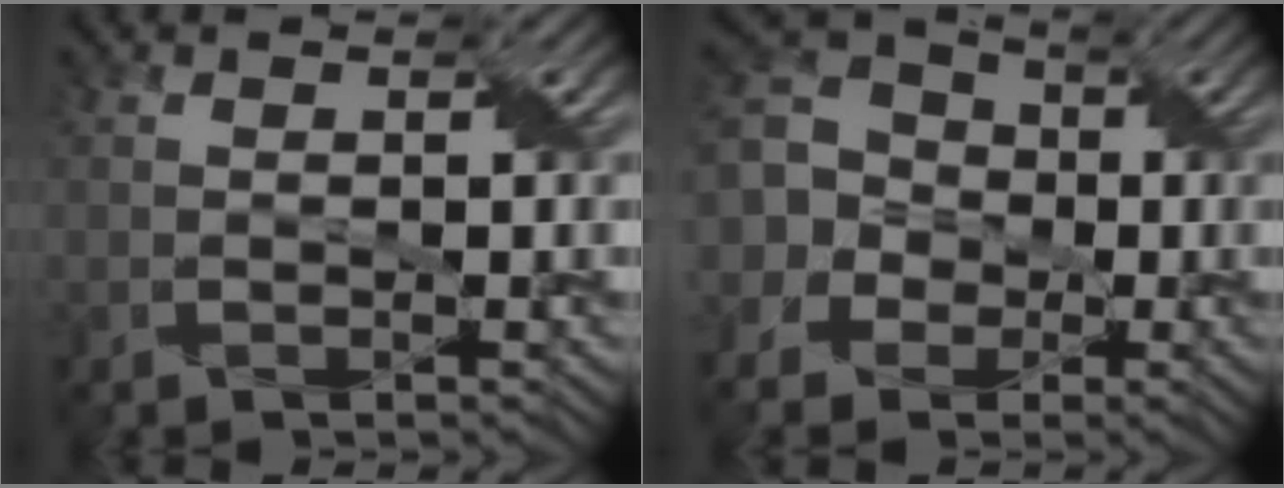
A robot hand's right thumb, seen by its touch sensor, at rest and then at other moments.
{"total": 10.5, "force": [0.0, 9.3, 4.8], "torque": [-0.170, 0.015, -0.036]}